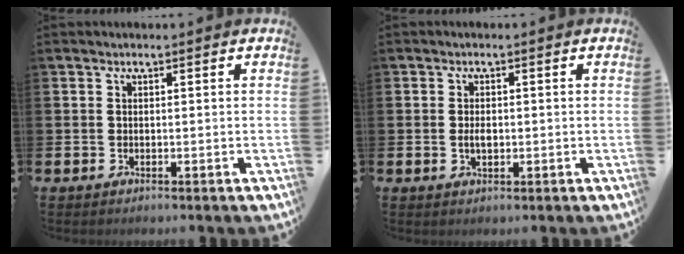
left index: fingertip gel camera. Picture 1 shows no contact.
{"total": 1.7, "force": [0.1, 0.9, 1.5], "torque": [-0.020, 0.001, 0.000]}